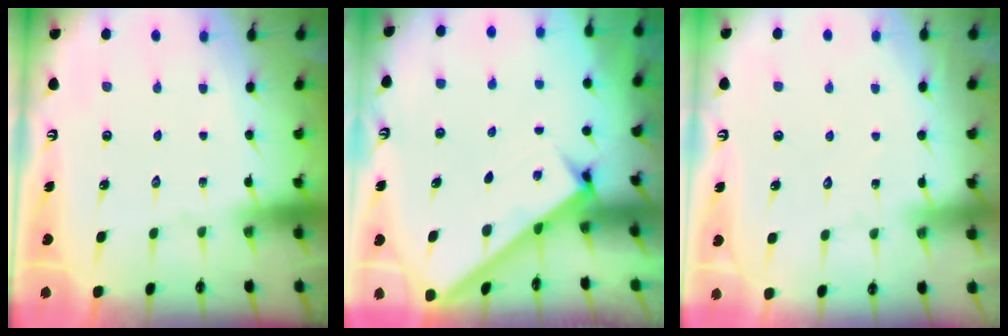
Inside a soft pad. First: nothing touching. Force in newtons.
{"total": 2.7, "press": 2.7, "slide": 0.4}
{"total": 4.1, "press": 4.1, "slide": 0.4}